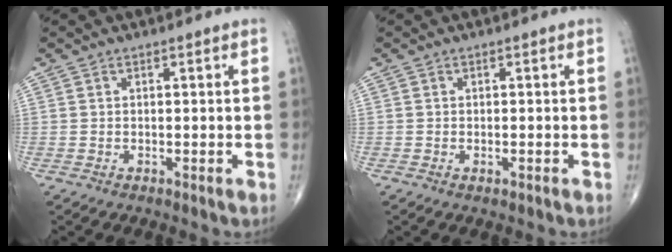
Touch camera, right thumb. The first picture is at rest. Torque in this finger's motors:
{"motor_torque": [-0.35, -0.09, -0.42, -0.13, 0.01]}